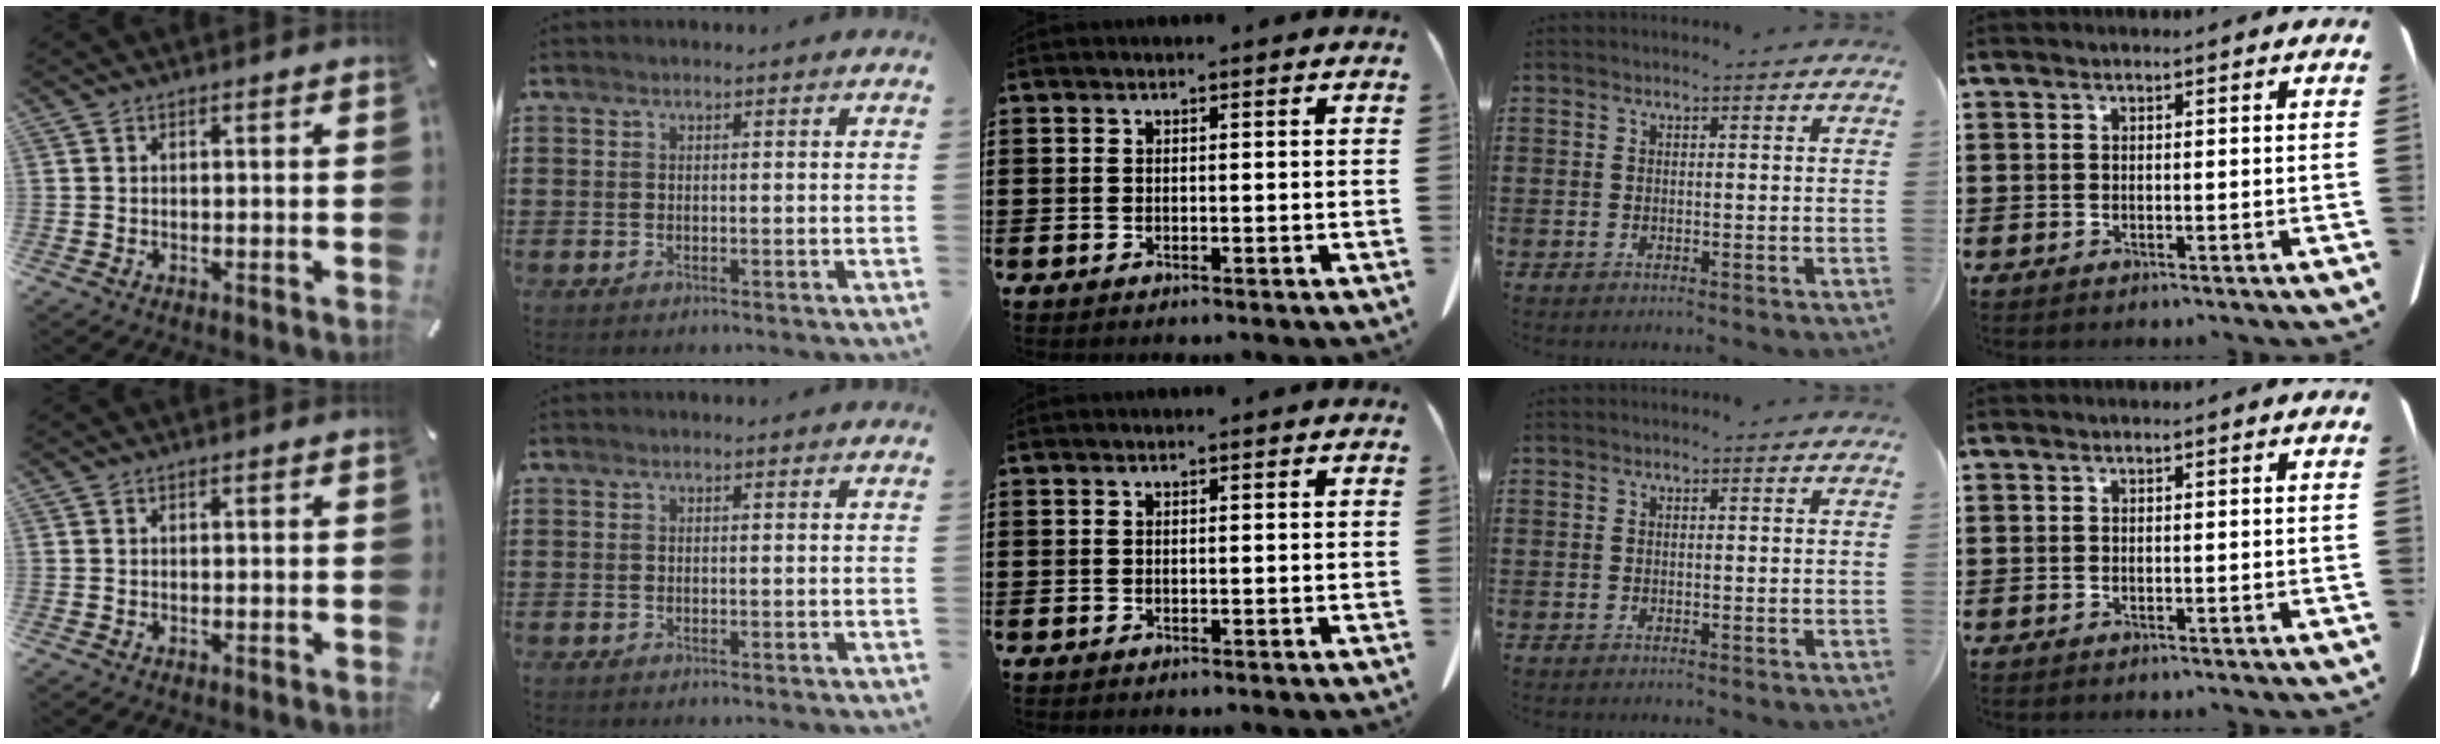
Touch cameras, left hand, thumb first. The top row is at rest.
{}